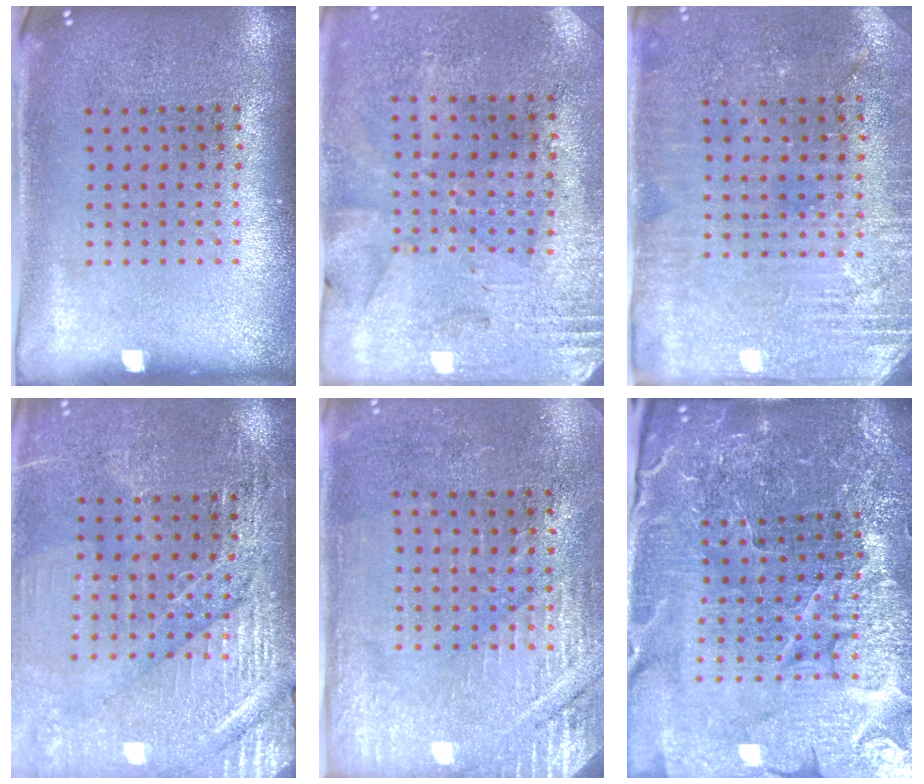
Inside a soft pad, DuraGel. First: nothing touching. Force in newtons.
{"total": 2.7, "press": 2.3, "slide": 1.5}
{"total": 2.8, "press": 2.7, "slide": 0.6}
{"total": 3.2, "press": 3.2, "slide": 0.2}
{"total": 2.9, "press": 2.8, "slide": 0.7}
{"total": 5.6, "press": 5.2, "slide": 2.1}